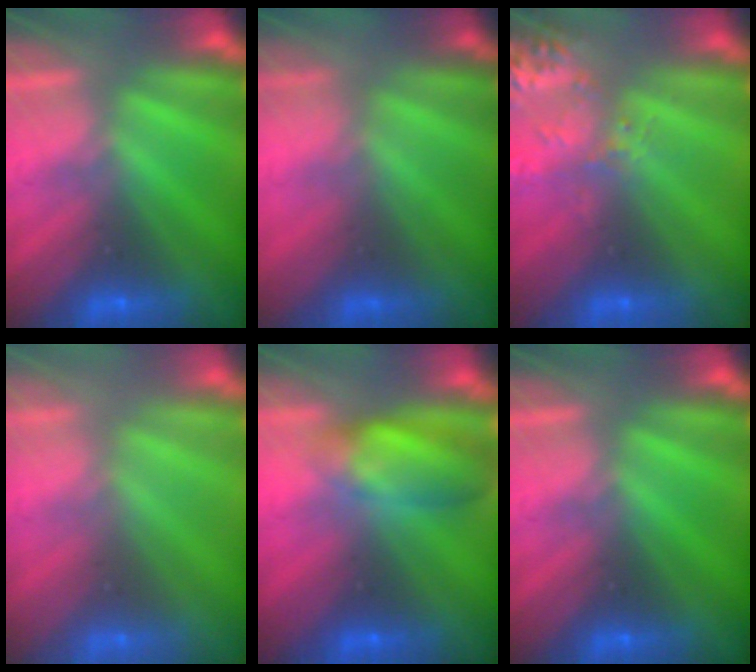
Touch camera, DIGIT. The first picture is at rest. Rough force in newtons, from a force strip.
{"total": 2.4}
{"total": 2.6}
{"total": 2.9}
{"total": 7.5}
{"total": 0.0}